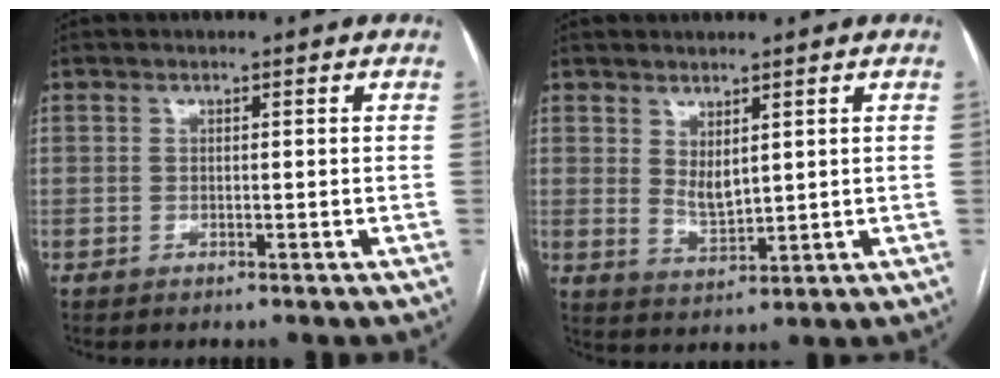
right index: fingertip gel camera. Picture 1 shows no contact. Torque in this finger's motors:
{"motor_torque": [0.55, 0.37, 0.08, 0.03]}